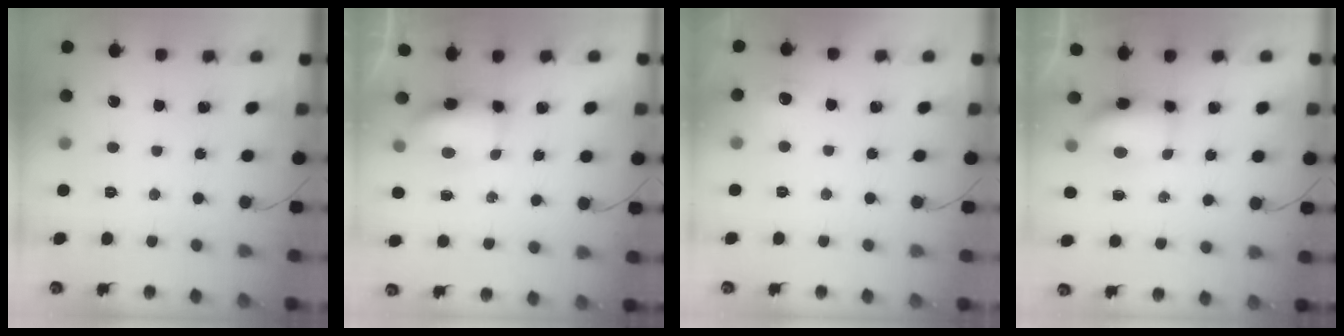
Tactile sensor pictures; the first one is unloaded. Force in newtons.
{"total": 7.1, "press": 7.0, "slide": 1.2}
{"total": 4.3, "press": 3.8, "slide": 2.1}
{"total": 6.7, "press": 6.7, "slide": 0.4}